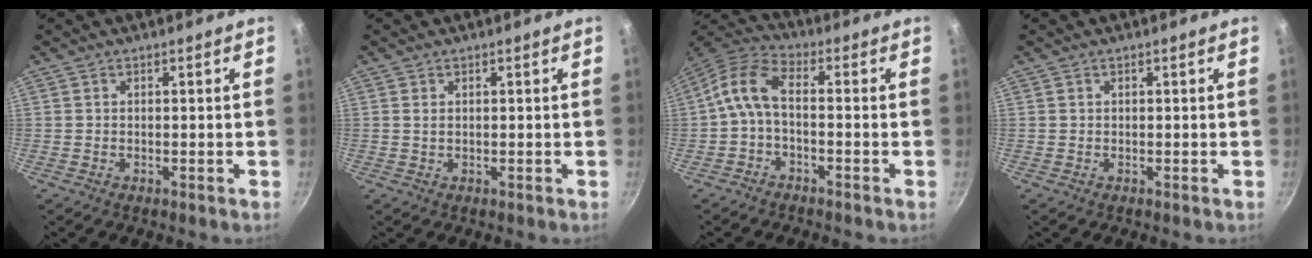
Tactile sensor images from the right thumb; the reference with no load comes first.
{"total": 0.9, "force": [0.2, 0.6, 0.7], "torque": [-0.011, 0.001, 0.004]}
{"total": 7.4, "force": [-1.6, 3.5, 6.3], "torque": [-0.148, 0.036, -0.043]}
{"total": 0.0}